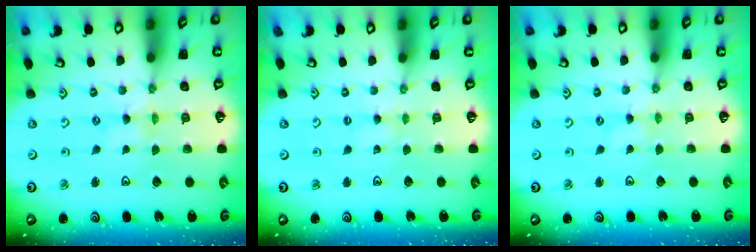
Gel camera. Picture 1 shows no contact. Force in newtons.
{"total": 1.7, "press": 1.6, "slide": 0.4}
{"total": 0.0}